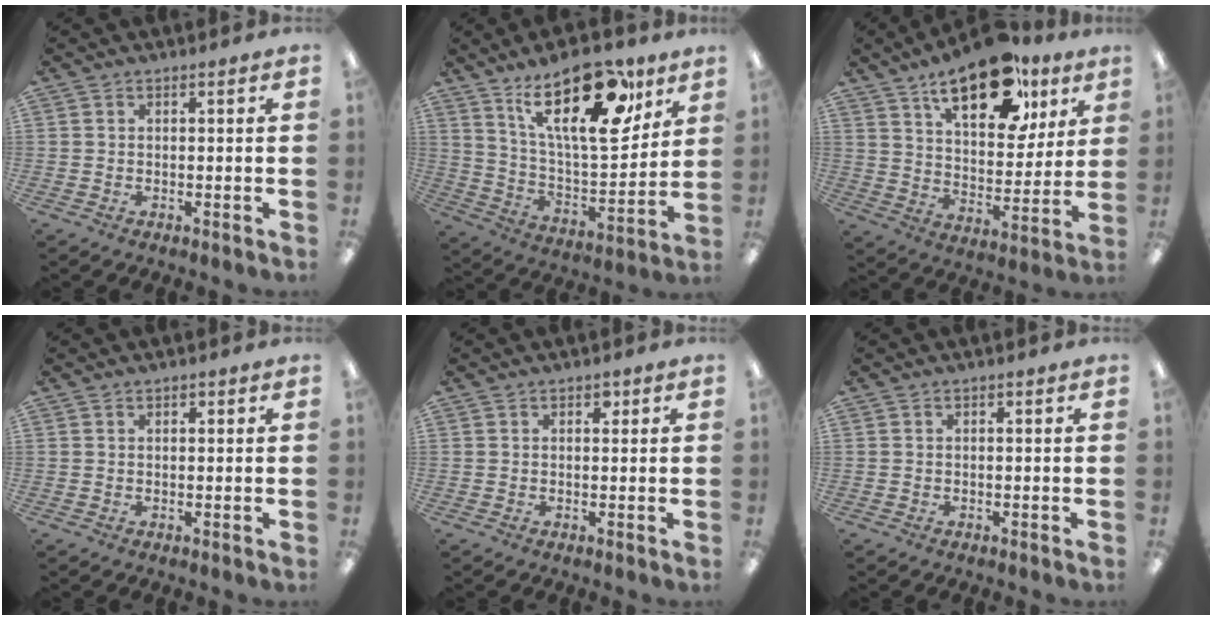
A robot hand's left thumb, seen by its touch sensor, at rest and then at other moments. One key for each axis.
{"total": 24.0, "fx": 14.3, "fy": 10.0, "fz": 16.5, "tx": -0.246, "ty": -0.081, "tz": 0.238}
{"total": 20.1, "fx": 13.0, "fy": 9.5, "fz": 12.2, "tx": -0.178, "ty": -0.057, "tz": 0.217}
{"total": 0.6, "fx": 0.4, "fy": 0.4, "fz": 0.3, "tx": -0.005, "ty": 0.003, "tz": 0.007}
{"total": 1.5, "fx": 0.9, "fy": 0.9, "fz": 0.8, "tx": -0.009, "ty": -0.001, "tz": 0.014}
{"total": 0.0}